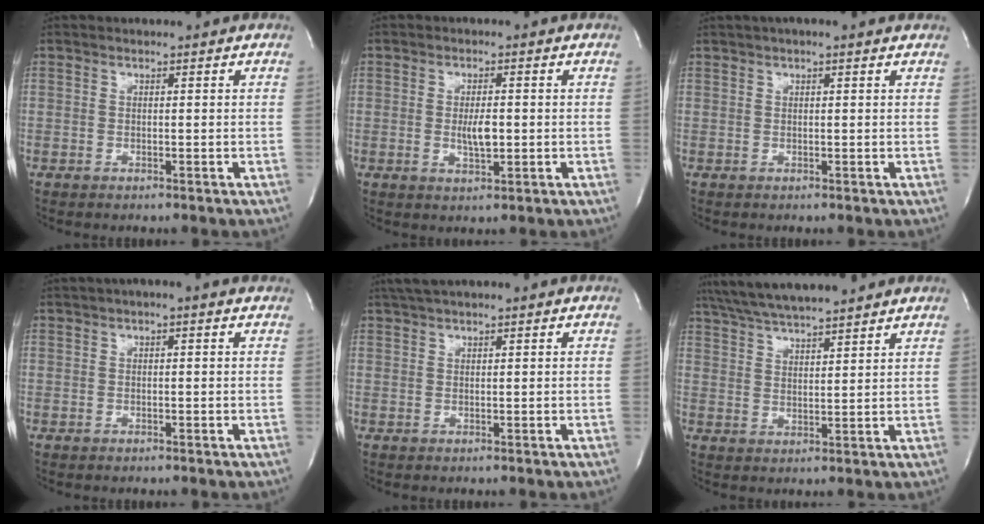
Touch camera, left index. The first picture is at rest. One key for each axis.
{"total": 3.5, "fx": -0.3, "fy": 1.1, "fz": 3.3, "tx": -0.062, "ty": -0.003, "tz": -0.002}
{"total": 3.5, "fx": 2.6, "fy": 0.5, "fz": 2.3, "tx": -0.037, "ty": 0.030, "tz": 0.037}
{"total": 2.8, "fx": 1.7, "fy": 0.4, "fz": 2.1, "tx": -0.034, "ty": 0.023, "tz": 0.022}
{"total": 4.6, "fx": 3.7, "fy": 0.4, "fz": 2.7, "tx": -0.050, "ty": 0.033, "tz": 0.065}
{"total": 13.4, "fx": 11.9, "fy": 0.9, "fz": 6.0, "tx": -0.113, "ty": 0.030, "tz": 0.190}